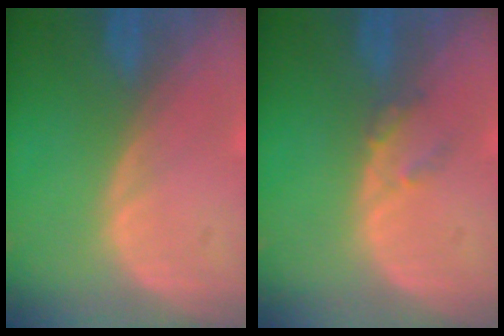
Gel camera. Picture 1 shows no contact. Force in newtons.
{"total": 1.9, "press": 1.9, "slide": 0.1}